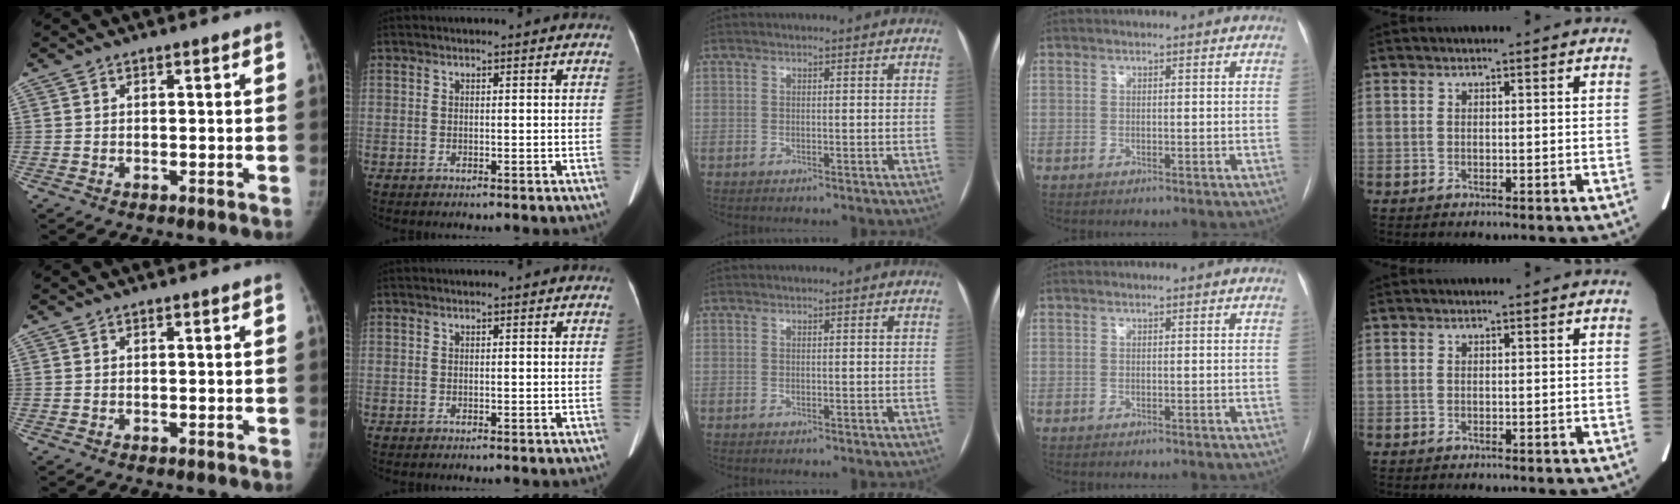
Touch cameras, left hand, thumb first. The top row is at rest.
{}